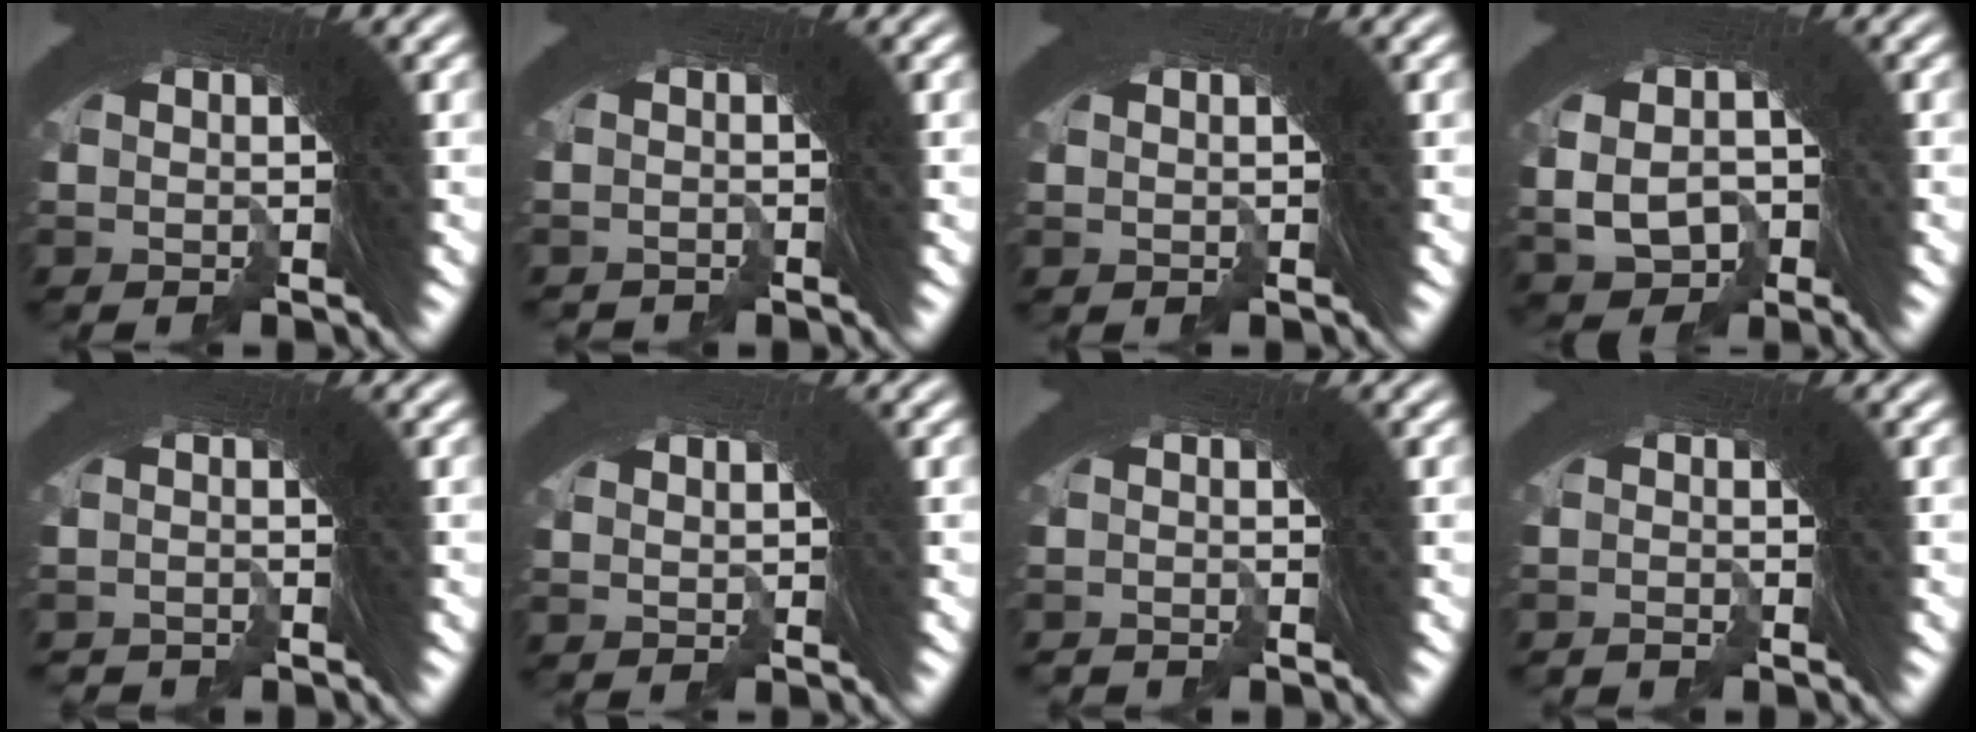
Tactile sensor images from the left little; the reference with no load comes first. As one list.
[{"total": 1.4, "force": [-0.7, -0.1, -1.2], "torque": [0.016, -0.001, -0.012]}, {"total": 0.8, "force": [-0.4, -0.2, -0.6], "torque": [0.005, -0.006, -0.003]}, {"total": 6.9, "force": [-3.1, 6.0, 1.6], "torque": [-0.042, -0.029, -0.044]}, {"total": 2.4, "force": [-1.6, -0.1, -1.7], "torque": [0.016, -0.008, -0.025]}, {"total": 1.6, "force": [-0.9, 0.0, -1.3], "torque": [0.007, -0.011, -0.006]}, {"total": 1.9, "force": [-1.3, -0.2, -1.3], "torque": [0.015, -0.005, -0.022]}, {"total": 1.8, "force": [-1.4, -0.1, -1.1], "torque": [0.011, -0.004, -0.025]}]